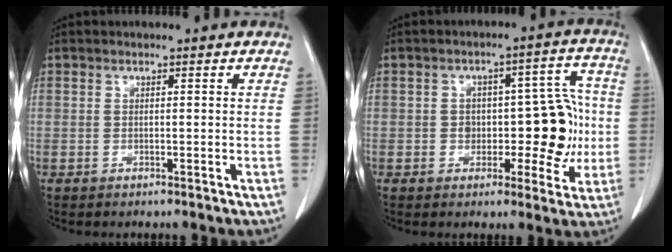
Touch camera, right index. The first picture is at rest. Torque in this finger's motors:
{"motor_torque": [0.23, -0.01, 0.12, 0.02]}